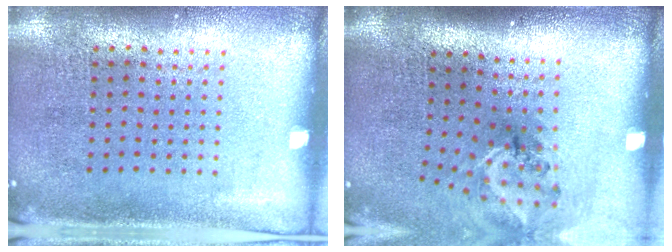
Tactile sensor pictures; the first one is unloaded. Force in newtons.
{"total": 1.4, "press": 1.1, "slide": 0.9}